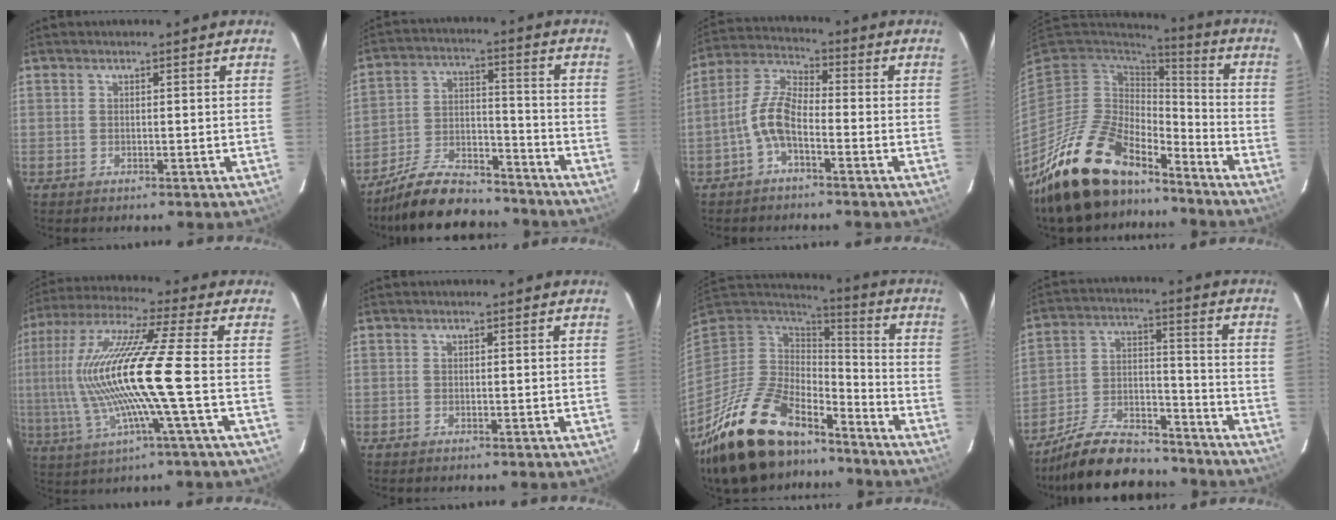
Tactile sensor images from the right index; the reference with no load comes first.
{"total": 17.1, "force": [-14.4, 5.6, 7.5], "torque": [-0.153, 0.009, -0.229]}
{"total": 7.0, "force": [-3.1, 2.7, 5.7], "torque": [-0.127, 0.017, -0.065]}
{"total": 21.3, "force": [-16.2, 8.9, 10.6], "torque": [-0.215, -0.017, -0.278]}
{"total": 17.8, "force": [-1.6, -0.1, 17.8], "torque": [-0.334, -0.006, -0.028]}
{"total": 0.0}
{"total": 25.9, "force": [-18.3, 11.2, 14.4], "torque": [-0.292, -0.017, -0.303]}
{"total": 19.1, "force": [-15.9, 6.4, 8.5], "torque": [-0.168, 0.012, -0.247]}